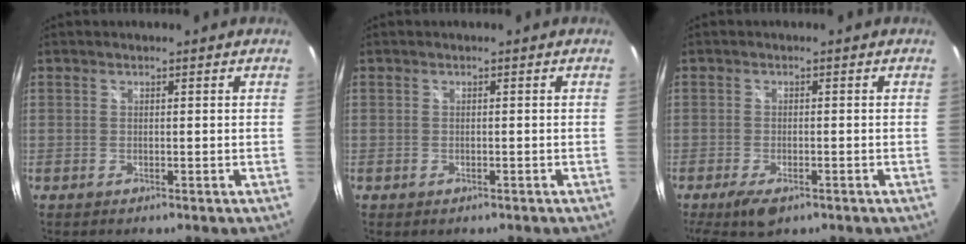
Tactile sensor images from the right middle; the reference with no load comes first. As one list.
[{"total": 0.6, "force": [-0.4, 0.4, 0.2], "torque": [-0.004, -0.004, -0.007]}, {"total": 5.8, "force": [-3.7, 2.3, 3.8], "torque": [-0.087, -0.021, -0.062]}]